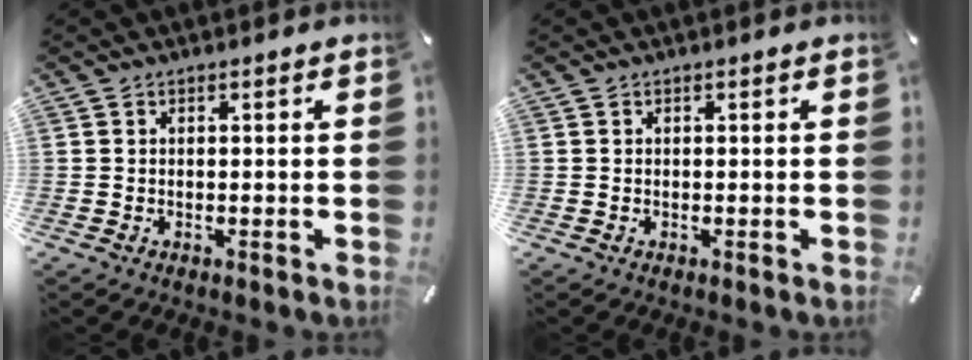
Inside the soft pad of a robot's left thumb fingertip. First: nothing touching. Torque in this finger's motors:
{"motor_torque": [0.00, 0.00, 0.00, 0.00, 0.00]}